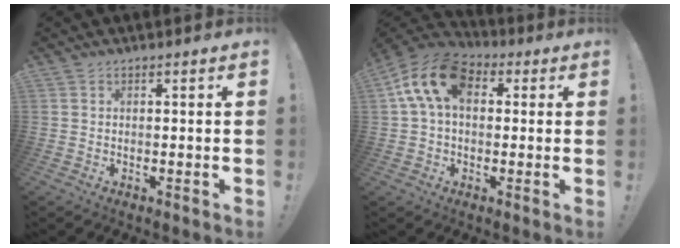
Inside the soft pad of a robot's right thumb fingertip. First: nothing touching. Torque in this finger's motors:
{"motor_torque": [0.53, 0.78, 0.56, 0.47, 0.15]}